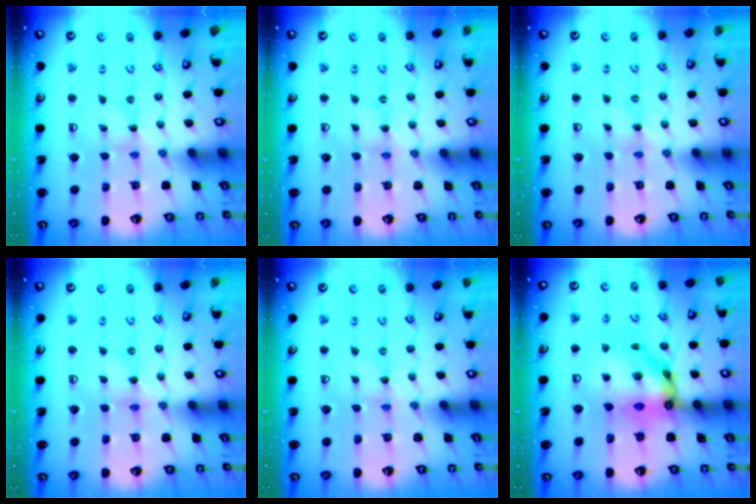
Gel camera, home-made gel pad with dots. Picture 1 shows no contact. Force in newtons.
{"total": 0.0}
{"total": 2.0, "press": 2.0, "slide": 0.2}
{"total": 3.5, "press": 3.5, "slide": 0.3}
{"total": 0.0}
{"total": 14.9, "press": 14.9, "slide": 1.1}